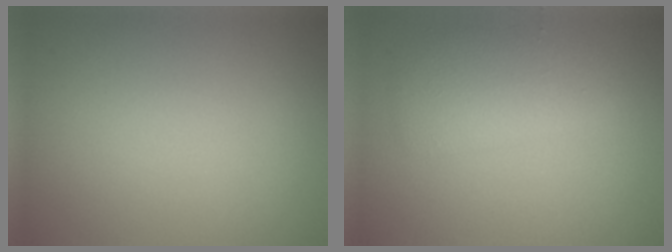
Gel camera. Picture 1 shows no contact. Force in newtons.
{"total": 3.0, "press": 3.0, "slide": 0.1}